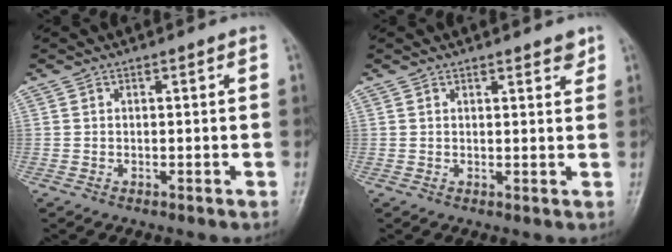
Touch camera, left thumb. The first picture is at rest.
{"total": 2.3, "force": [1.8, 0.7, 1.2], "torque": [-0.006, -0.011, 0.022]}